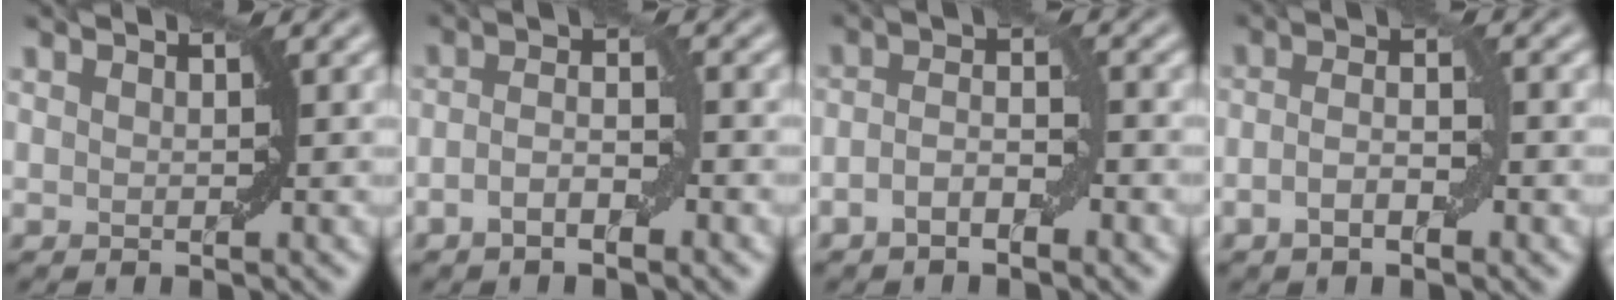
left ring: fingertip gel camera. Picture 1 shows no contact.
{"total": 2.8, "force": [-1.3, 1.0, 2.2], "torque": [-0.045, 0.003, -0.028]}
{"total": 2.9, "force": [-1.4, 1.1, 2.2], "torque": [-0.043, 0.005, -0.029]}
{"total": 3.1, "force": [-1.2, 1.0, 2.7], "torque": [-0.051, 0.002, -0.026]}